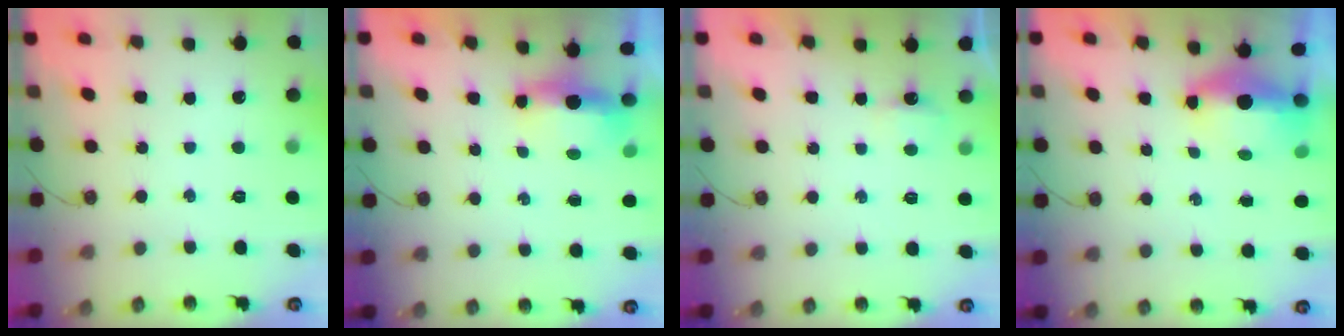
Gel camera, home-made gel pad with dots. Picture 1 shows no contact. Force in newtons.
{"total": 10.6, "press": 6.1, "slide": 8.7}
{"total": 3.0, "press": 2.9, "slide": 0.5}
{"total": 15.1, "press": 8.0, "slide": 12.8}